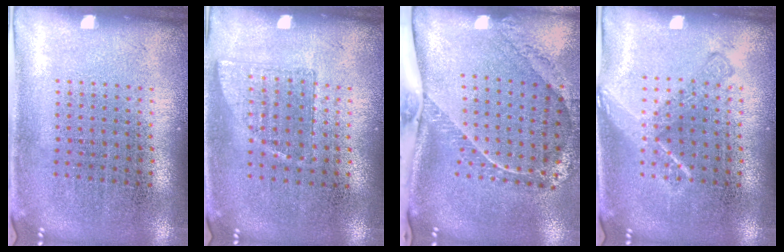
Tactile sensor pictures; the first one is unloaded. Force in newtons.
{"total": 0.7, "press": 0.7, "slide": 0.2}
{"total": 2.4, "press": 1.7, "slide": 1.8}
{"total": 2.4, "press": 2.4, "slide": 0.4}